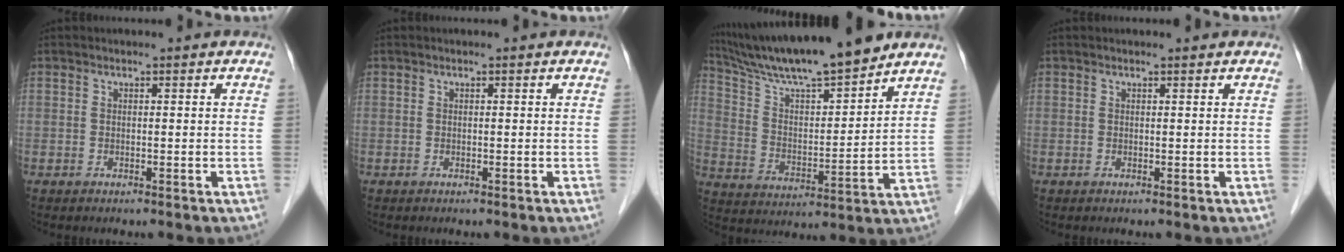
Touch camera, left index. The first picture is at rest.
{"total": 0.0}
{"total": 16.6, "force": [14.5, 0.6, 8.0], "torque": [-0.144, 0.005, 0.253]}
{"total": 0.7, "force": [0.6, 0.1, 0.2], "torque": [-0.009, 0.004, 0.009]}